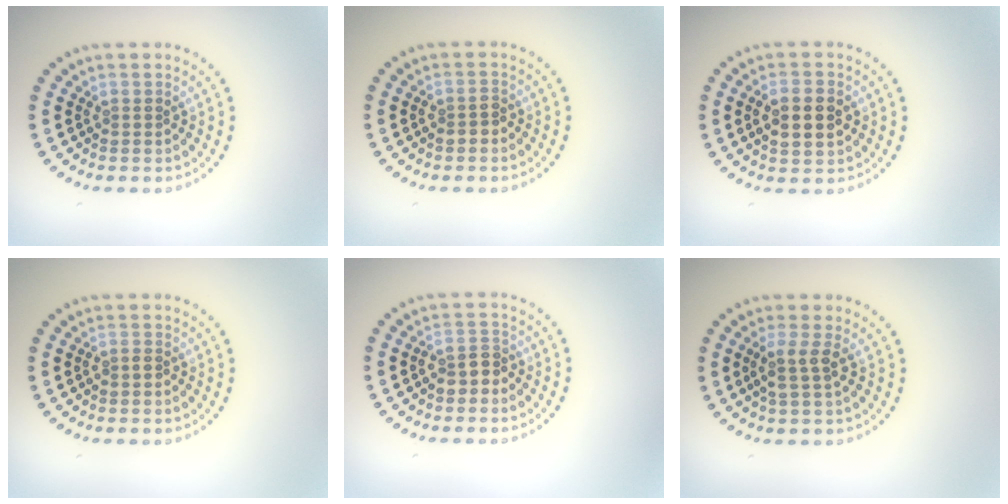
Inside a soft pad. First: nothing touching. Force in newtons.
{"total": 1.4, "press": 1.3, "slide": 0.5}
{"total": 3.7, "press": 3.7, "slide": 0.3}
{"total": 0.6, "press": 0.2, "slide": 0.6}
{"total": 2.1, "press": 1.9, "slide": 0.9}
{"total": 2.1, "press": 1.7, "slide": 1.2}